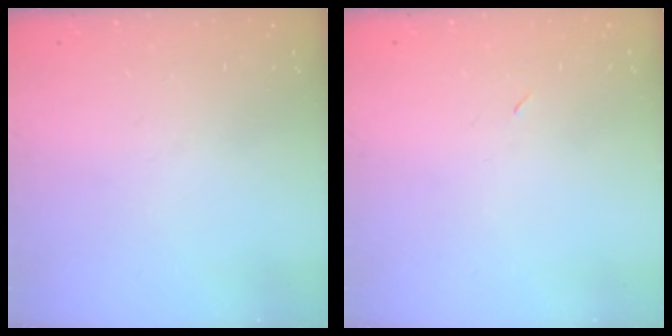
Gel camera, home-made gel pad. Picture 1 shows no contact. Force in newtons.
{"total": 2.3, "press": 2.0, "slide": 1.2}